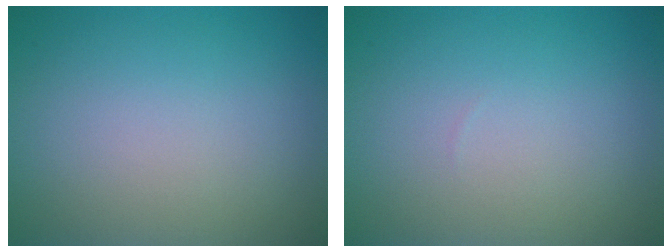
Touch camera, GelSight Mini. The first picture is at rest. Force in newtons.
{"total": 0.0}